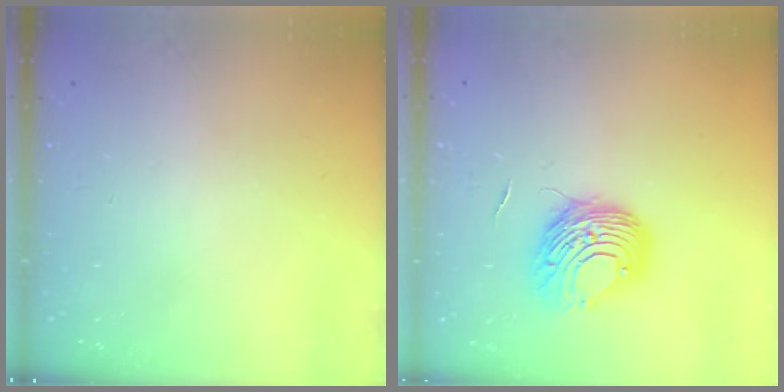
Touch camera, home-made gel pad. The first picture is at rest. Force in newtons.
{"total": 9.2, "press": 9.2, "slide": 1.1}